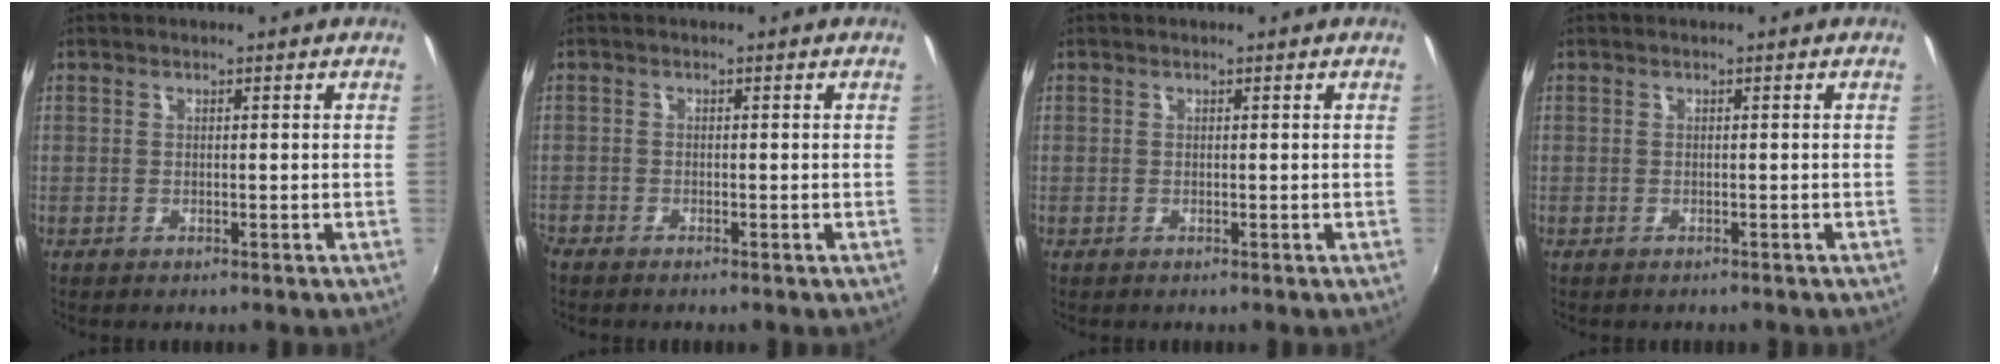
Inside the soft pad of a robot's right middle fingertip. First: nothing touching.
{"total": 1.7, "force": [-1.6, 0.6, 0.2], "torque": [-0.010, -0.008, -0.034]}
{"total": 0.0}
{"total": 0.6, "force": [-0.5, 0.3, 0.1], "torque": [-0.004, -0.001, -0.005]}